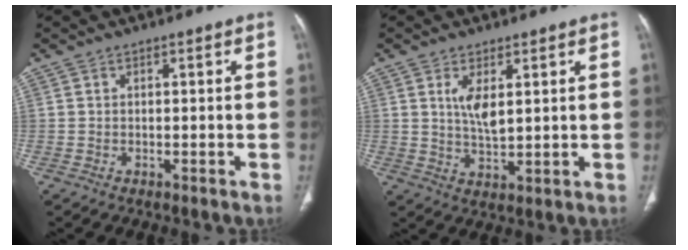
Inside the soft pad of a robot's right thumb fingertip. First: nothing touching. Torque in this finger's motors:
{"motor_torque": [0.30, 1.37, 0.01, -0.06, 0.21]}